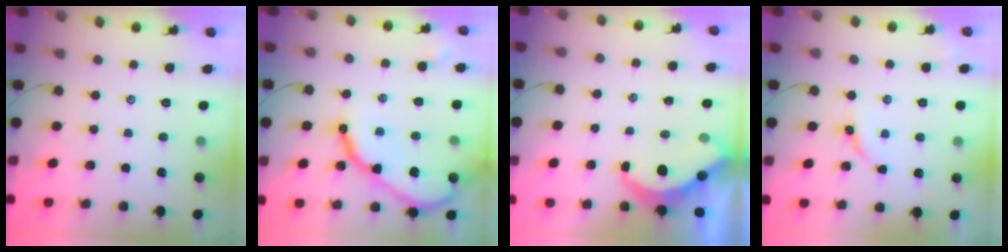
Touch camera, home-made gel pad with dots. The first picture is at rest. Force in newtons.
{"total": 13.6, "press": 13.6, "slide": 1.3}
{"total": 4.4, "press": 4.4, "slide": 0.5}
{"total": 2.5, "press": 2.5, "slide": 0.4}